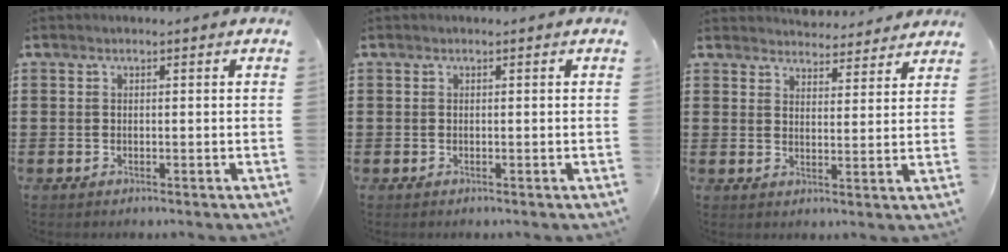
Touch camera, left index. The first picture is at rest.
{"total": 0.0}
{"total": 4.0, "force": [4.0, 0.4, 0.0], "torque": [-0.005, -0.022, 0.071]}